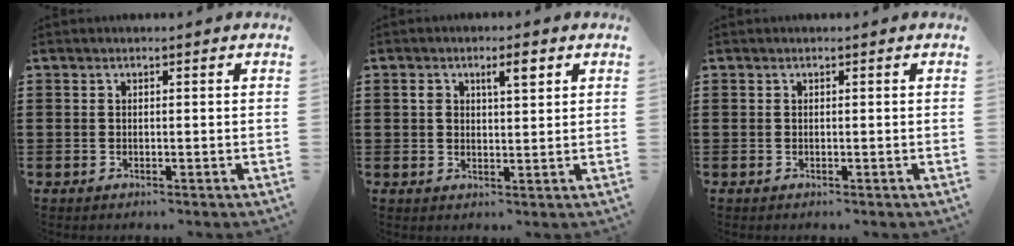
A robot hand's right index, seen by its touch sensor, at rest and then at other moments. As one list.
[{"total": 3.5, "force": [1.5, 1.3, 2.9], "torque": [-0.046, 0.001, 0.020]}, {"total": 0.0}]